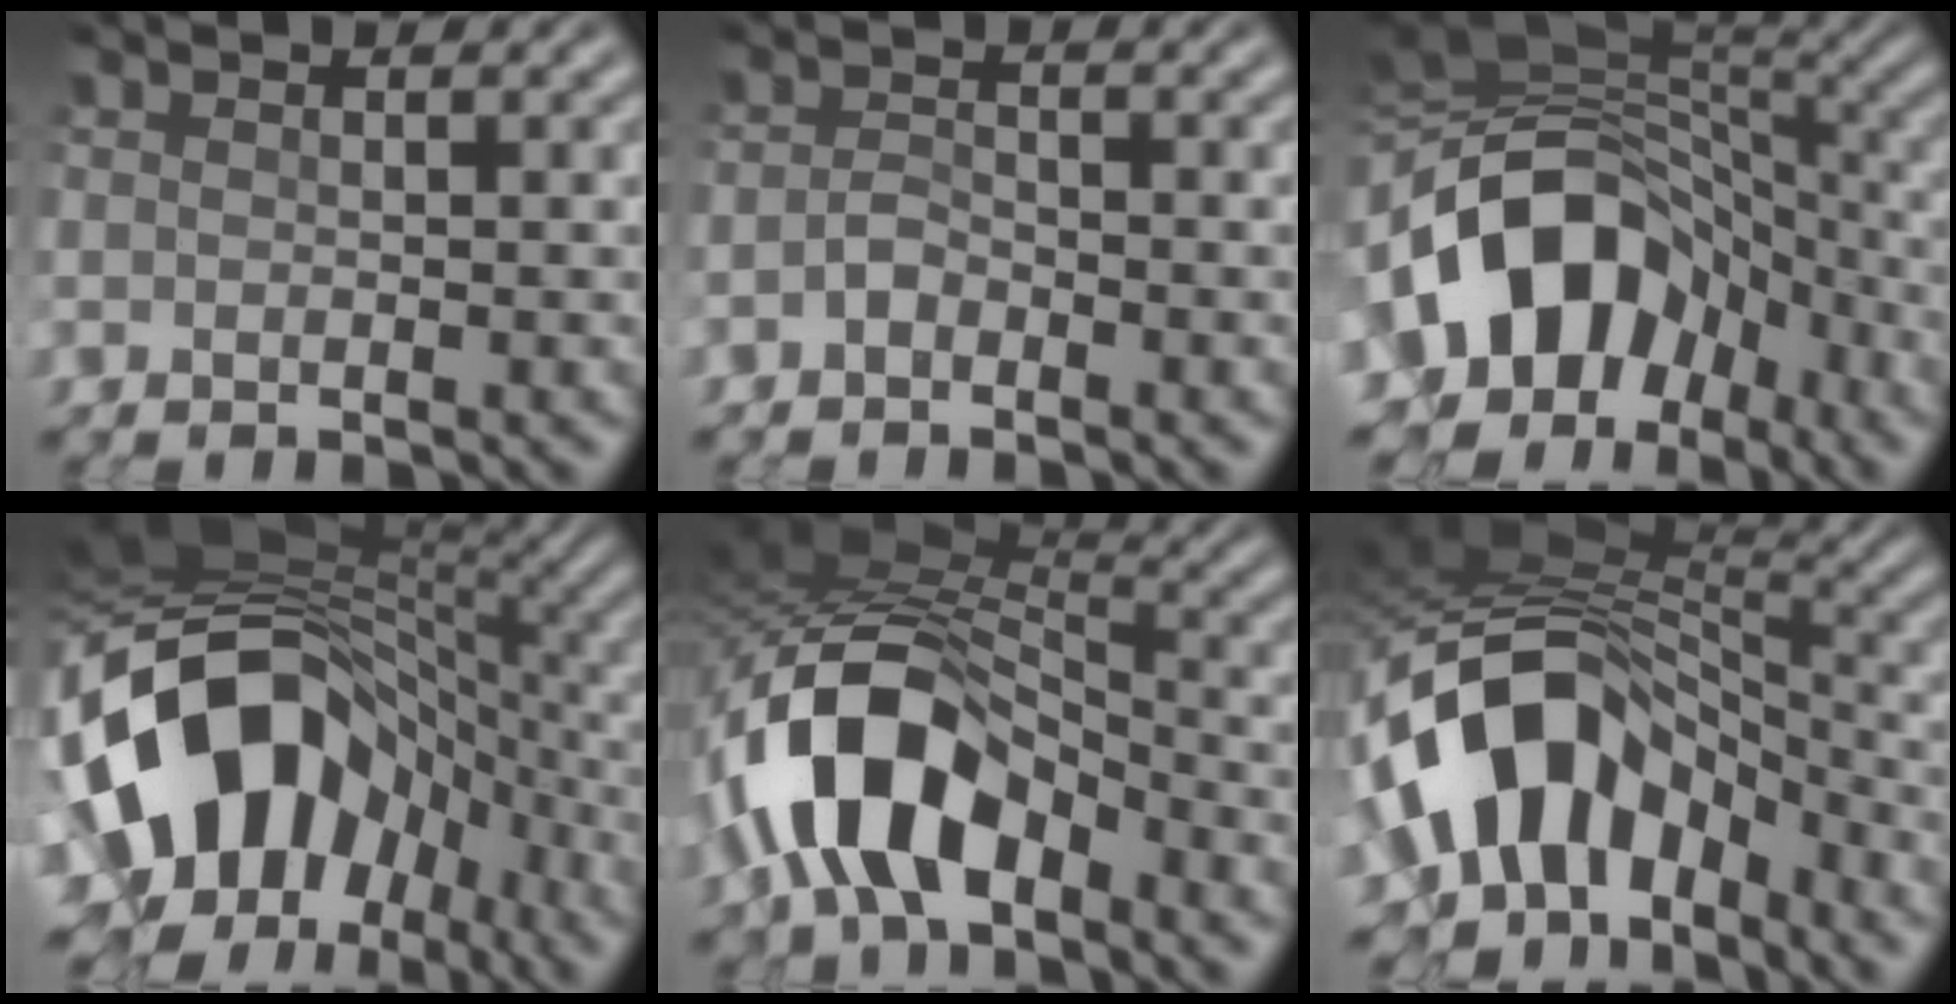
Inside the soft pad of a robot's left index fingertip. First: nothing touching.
{"total": 1.1, "force": [-0.8, 0.4, 0.6], "torque": [-0.015, 0.008, -0.017]}
{"total": 14.0, "force": [-2.8, 10.1, 9.2], "torque": [-0.171, 0.004, -0.056]}
{"total": 15.7, "force": [-3.4, 11.3, 10.3], "torque": [-0.175, -0.008, -0.058]}
{"total": 10.8, "force": [-4.3, 5.8, 8.0], "torque": [-0.158, 0.015, -0.083]}
{"total": 11.4, "force": [-3.8, 7.4, 7.8], "torque": [-0.133, 0.022, -0.075]}